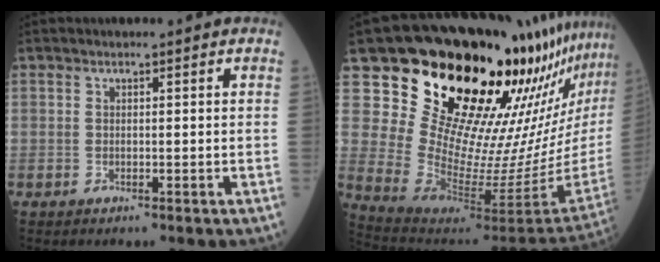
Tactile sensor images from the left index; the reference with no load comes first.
{"total": 25.8, "force": [20.0, 3.8, 16.0], "torque": [-0.247, -0.088, 0.307]}